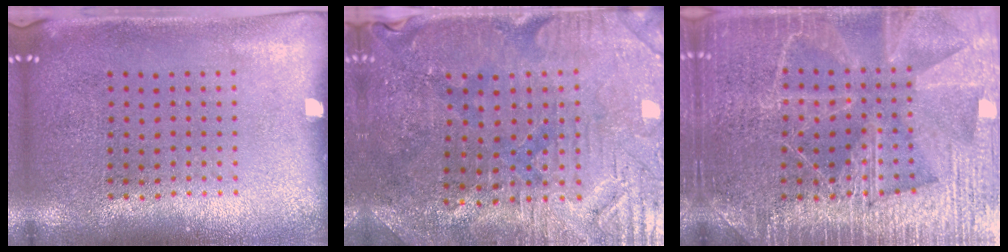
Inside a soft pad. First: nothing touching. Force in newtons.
{"total": 1.7, "press": 1.6, "slide": 0.5}
{"total": 6.5, "press": 6.4, "slide": 0.7}